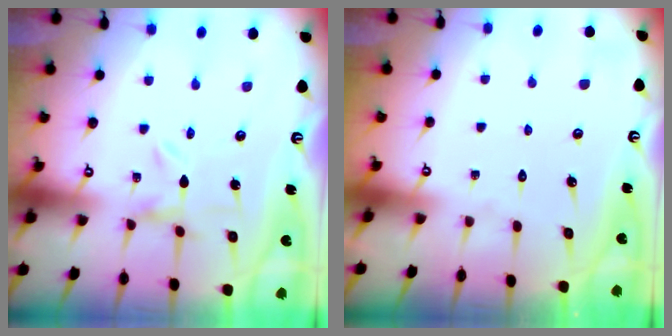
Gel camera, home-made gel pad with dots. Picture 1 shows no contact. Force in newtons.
{"total": 1.8, "press": 1.8, "slide": 0.2}